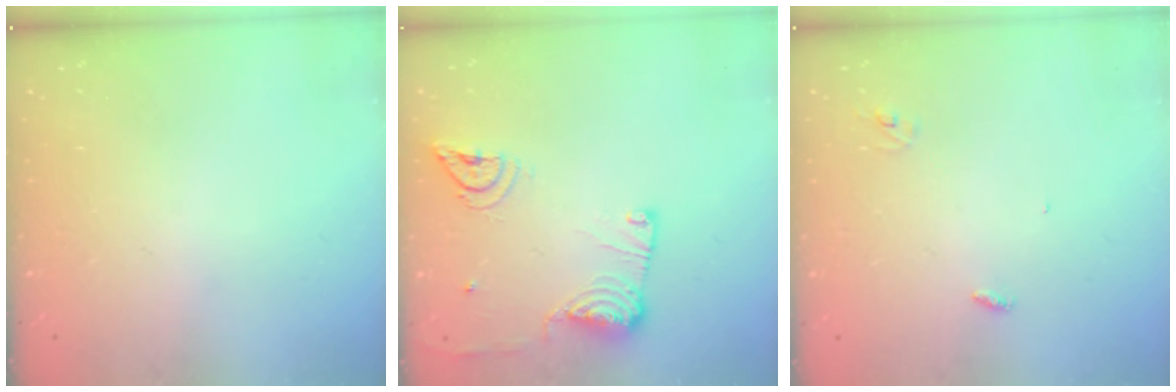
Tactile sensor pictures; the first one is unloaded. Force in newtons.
{"total": 12.8, "press": 12.7, "slide": 1.6}
{"total": 2.8, "press": 2.8, "slide": 0.3}